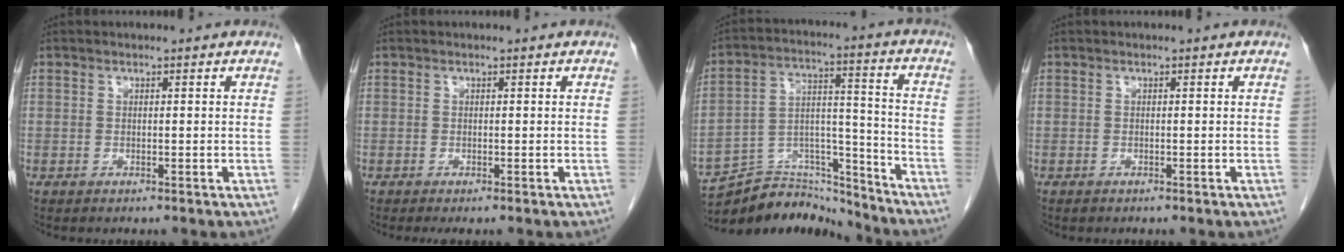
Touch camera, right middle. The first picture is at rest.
{"total": 0.7, "force": [-0.5, 0.0, 0.5], "torque": [-0.008, -0.004, -0.008]}
{"total": 14.7, "force": [-14.3, 2.8, 1.7], "torque": [-0.024, 0.045, -0.239]}
{"total": 0.0}